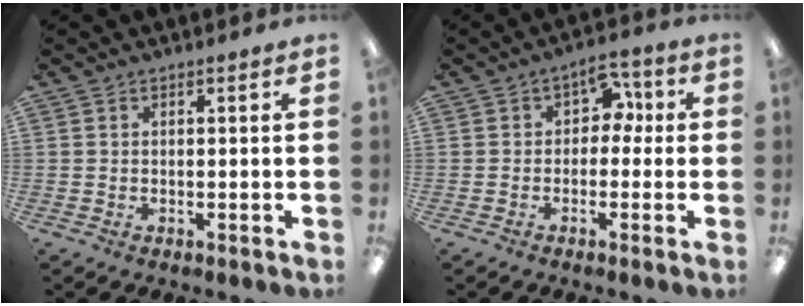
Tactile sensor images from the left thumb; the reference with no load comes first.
{"total": 5.3, "force": [1.2, 4.2, 3.1], "torque": [-0.035, 0.002, 0.015]}